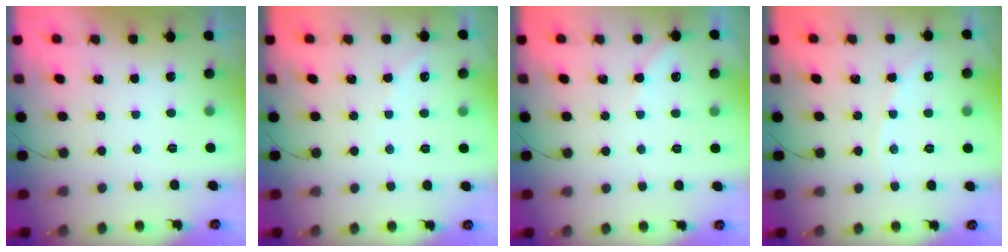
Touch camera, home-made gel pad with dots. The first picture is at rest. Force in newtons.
{"total": 2.2, "press": 2.2, "slide": 0.4}
{"total": 3.3, "press": 3.2, "slide": 0.4}
{"total": 2.6, "press": 2.6, "slide": 0.4}